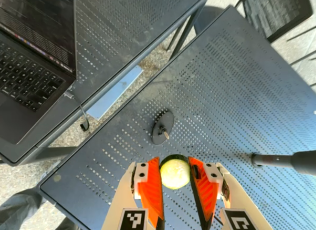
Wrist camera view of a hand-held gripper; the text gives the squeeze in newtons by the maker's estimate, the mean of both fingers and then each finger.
{"total": 11.1, "left": 11.7, "right": 10.6}